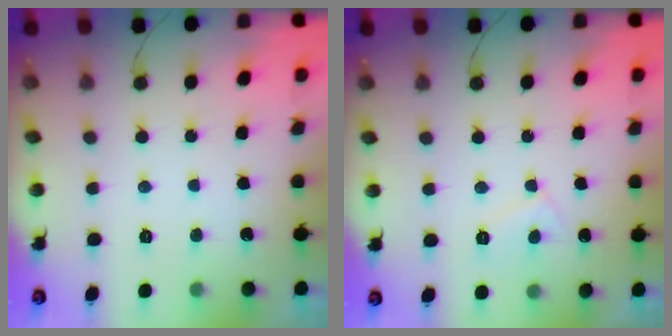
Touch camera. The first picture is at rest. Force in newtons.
{"total": 5.5, "press": 5.5, "slide": 0.6}